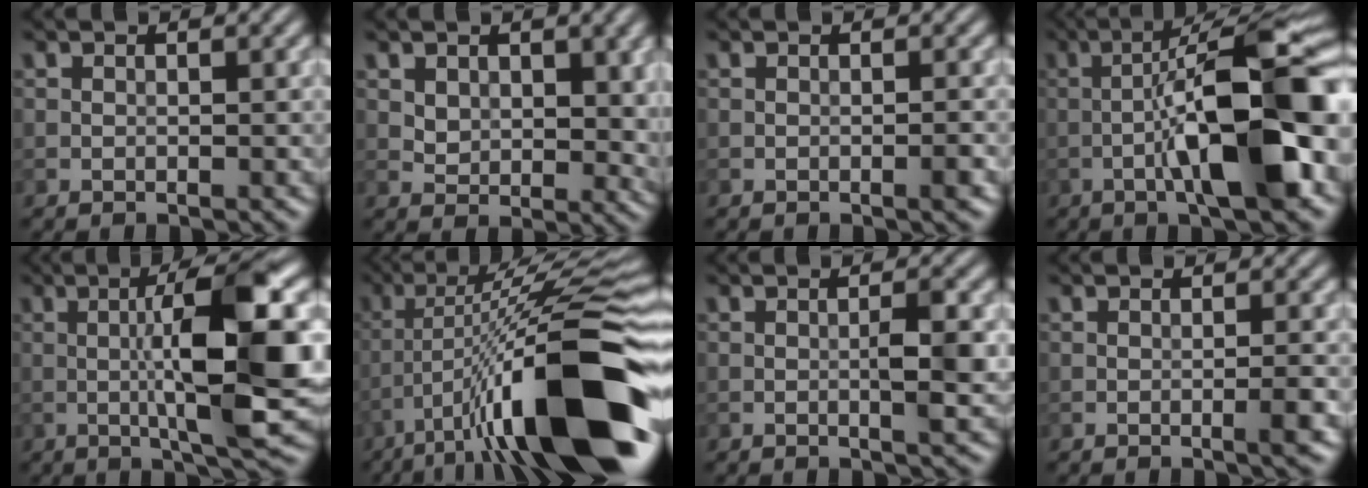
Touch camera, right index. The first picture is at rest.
{"total": 4.3, "force": [1.7, 2.8, 2.7], "torque": [-0.048, -0.011, 0.036]}
{"total": 0.8, "force": [-0.3, 0.0, 0.7], "torque": [-0.010, 0.001, -0.005]}
{"total": 13.2, "force": [-2.7, 2.8, 12.6], "torque": [-0.198, 0.021, -0.042]}
{"total": 10.9, "force": [0.0, 2.2, 10.6], "torque": [-0.164, 0.004, 0.000]}
{"total": 15.6, "force": [-6.5, 3.2, 13.8], "torque": [-0.227, 0.016, -0.100]}
{"total": 2.3, "force": [0.0, 0.3, 2.3], "torque": [-0.038, 0.000, -0.002]}
{"total": 1.6, "force": [-0.4, 0.2, 1.5], "torque": [-0.021, 0.002, -0.008]}